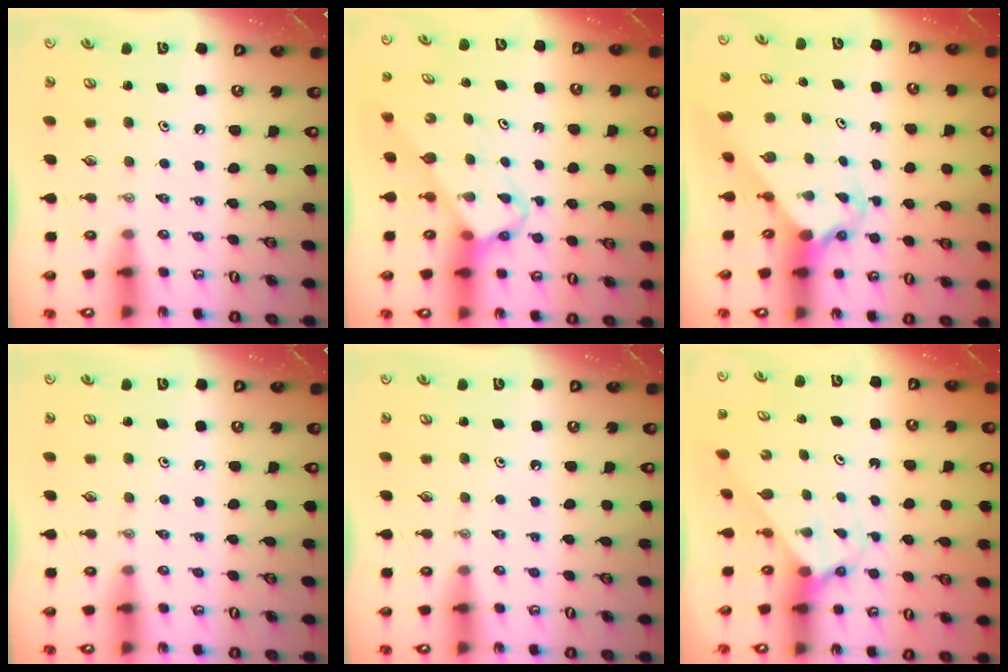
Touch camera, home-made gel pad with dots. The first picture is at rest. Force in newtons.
{"total": 3.6, "press": 3.6, "slide": 0.3}
{"total": 2.2, "press": 2.2, "slide": 0.2}
{"total": 0.0}
{"total": 0.0}
{"total": 2.7, "press": 2.7, "slide": 0.2}